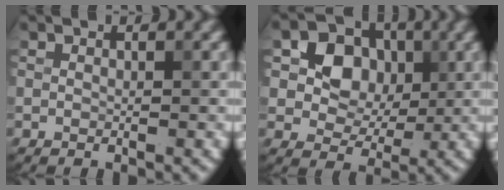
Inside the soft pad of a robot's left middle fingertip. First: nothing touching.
{"total": 6.5, "force": [1.3, 5.4, 3.3], "torque": [-0.056, 0.011, 0.012]}